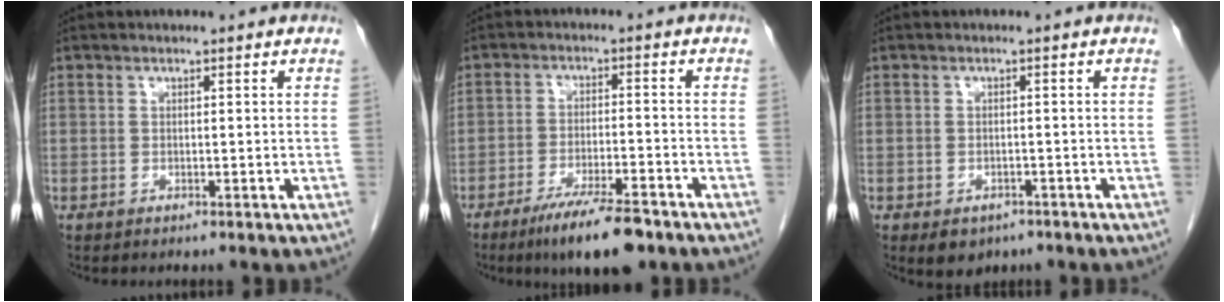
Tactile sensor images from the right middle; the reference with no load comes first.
{"total": 9.5, "force": [-6.8, 1.6, 6.5], "torque": [-0.106, -0.016, -0.112]}
{"total": 3.8, "force": [-2.3, 2.6, 1.5], "torque": [-0.014, 0.001, -0.024]}